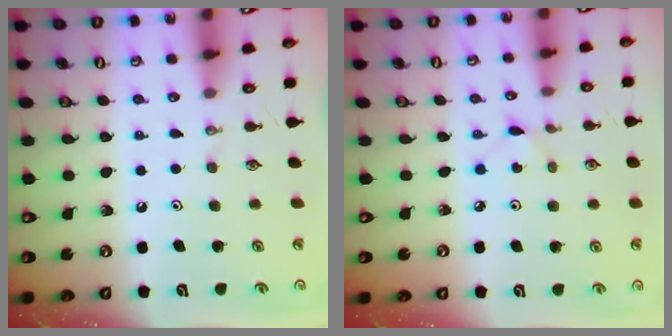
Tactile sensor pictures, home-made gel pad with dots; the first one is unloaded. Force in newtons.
{"total": 2.8, "press": 2.8, "slide": 0.4}